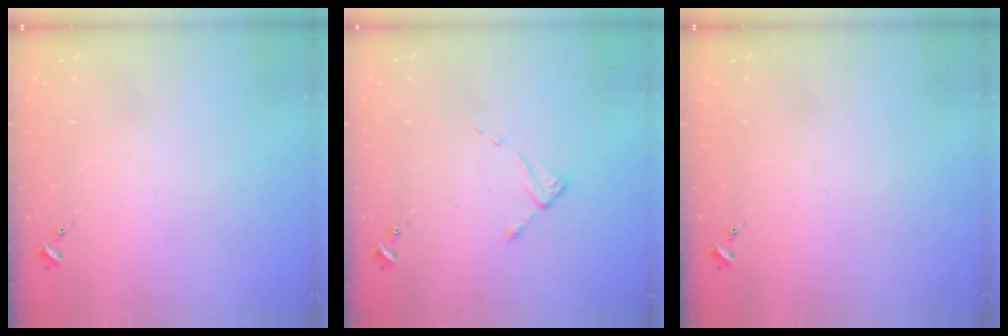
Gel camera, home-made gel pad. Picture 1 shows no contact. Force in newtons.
{"total": 2.6, "press": 2.6, "slide": 0.4}
{"total": 0.0}